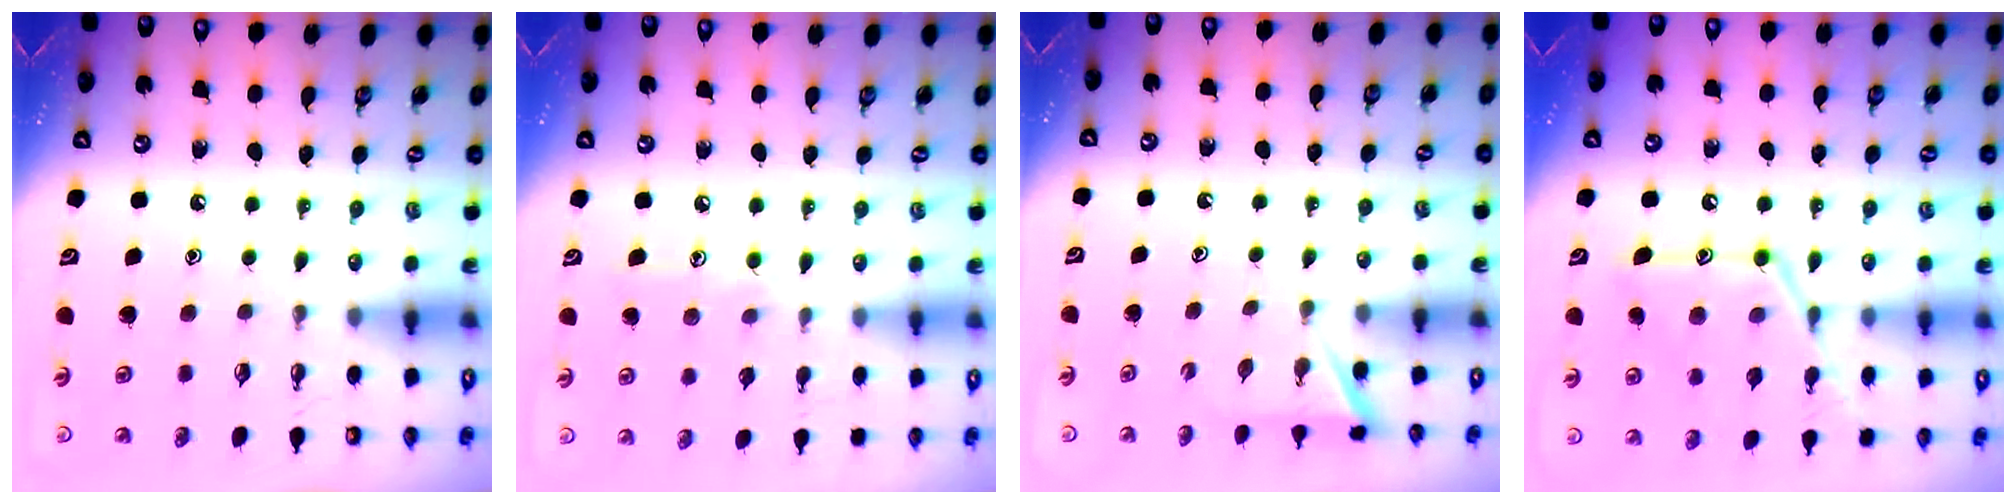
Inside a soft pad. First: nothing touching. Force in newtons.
{"total": 8.1, "press": 8.0, "slide": 0.5}
{"total": 3.2, "press": 3.2, "slide": 0.3}
{"total": 14.4, "press": 14.3, "slide": 1.1}